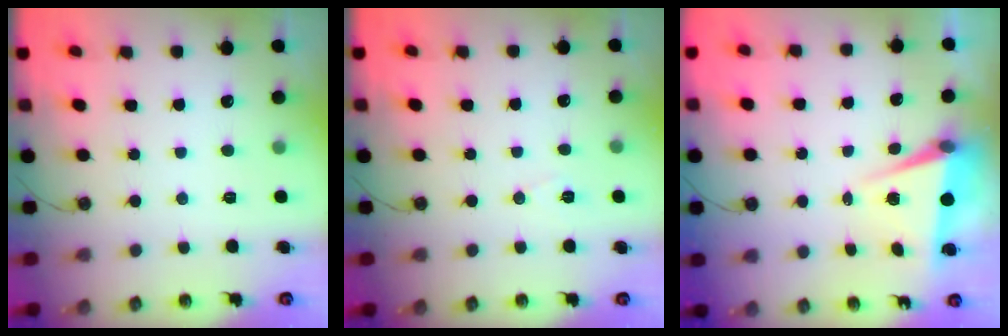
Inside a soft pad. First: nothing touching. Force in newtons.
{"total": 5.6, "press": 3.2, "slide": 4.5}
{"total": 6.3, "press": 5.5, "slide": 3.2}